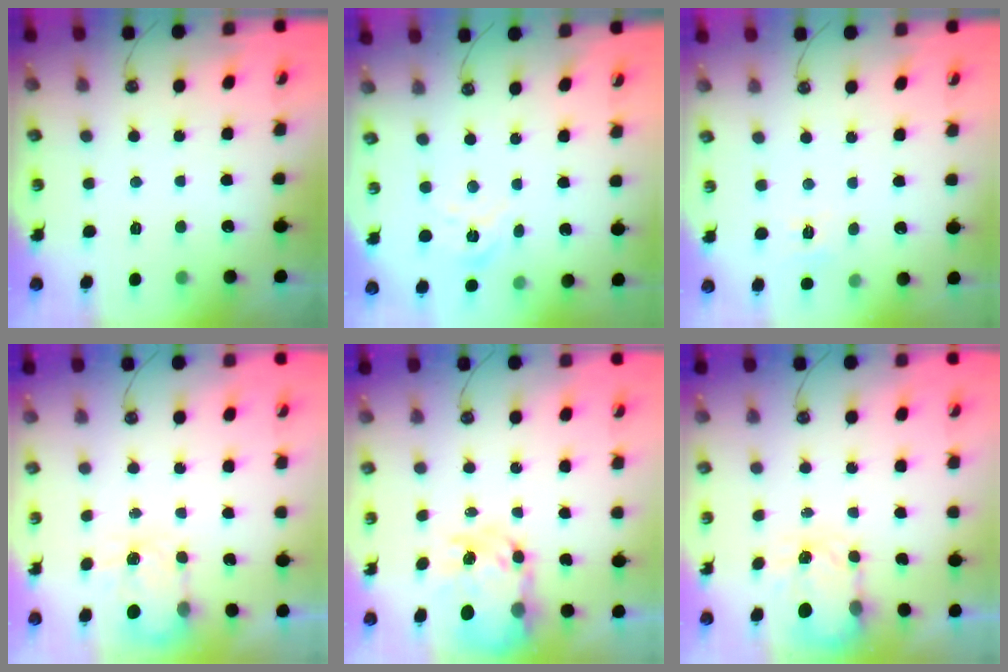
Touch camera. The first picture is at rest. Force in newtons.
{"total": 7.0, "press": 6.9, "slide": 0.6}
{"total": 6.4, "press": 6.4, "slide": 0.5}
{"total": 3.9, "press": 3.9, "slide": 0.6}
{"total": 11.4, "press": 11.3, "slide": 0.9}
{"total": 3.8, "press": 3.8, "slide": 0.5}